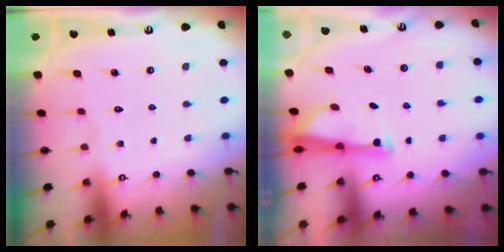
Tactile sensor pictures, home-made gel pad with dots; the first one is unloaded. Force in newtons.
{"total": 2.9, "press": 2.8, "slide": 0.7}